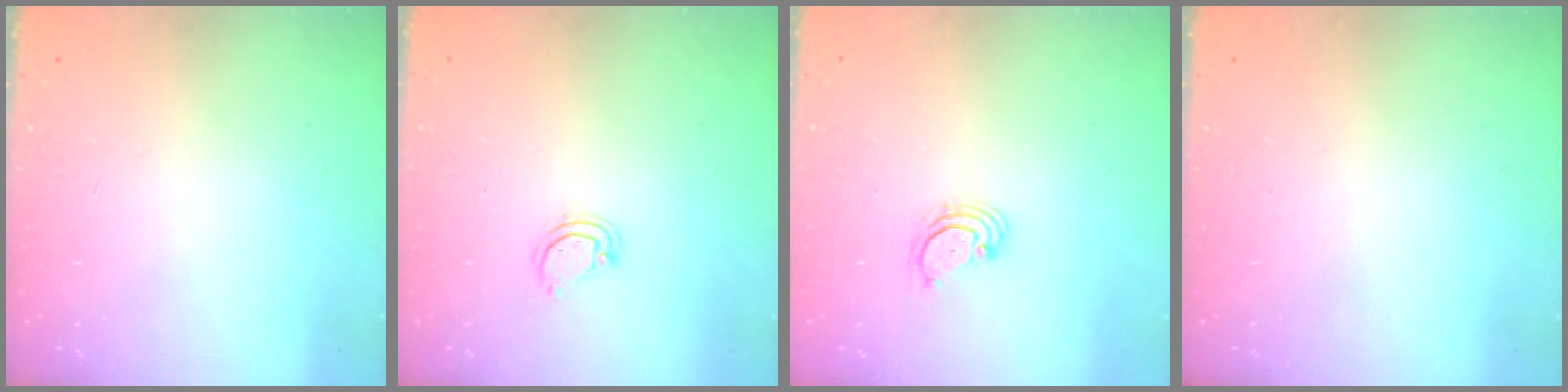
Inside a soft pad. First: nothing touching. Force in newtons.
{"total": 3.7, "press": 3.7, "slide": 0.3}
{"total": 3.0, "press": 3.0, "slide": 0.3}
{"total": 0.0}